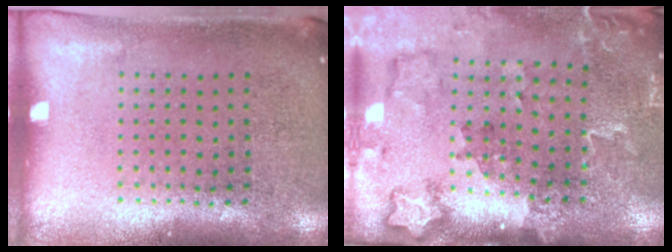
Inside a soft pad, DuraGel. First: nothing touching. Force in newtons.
{"total": 1.8, "press": 1.8, "slide": 0.3}